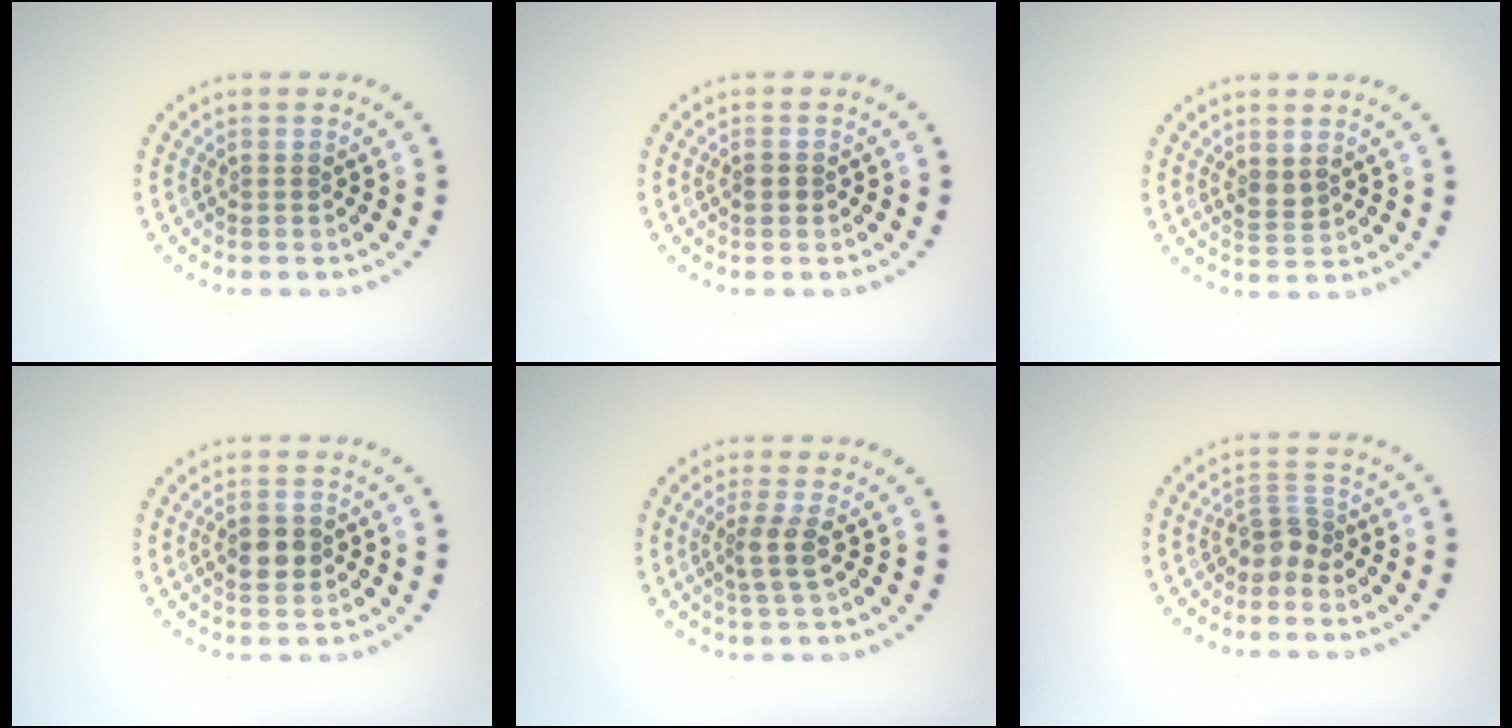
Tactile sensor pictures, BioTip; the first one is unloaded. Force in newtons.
{"total": 1.2, "press": 1.2, "slide": 0.2}
{"total": 1.3, "press": 1.2, "slide": 0.5}
{"total": 3.0, "press": 3.0, "slide": 0.0}
{"total": 2.3, "press": 1.9, "slide": 1.3}
{"total": 2.4, "press": 1.7, "slide": 1.6}